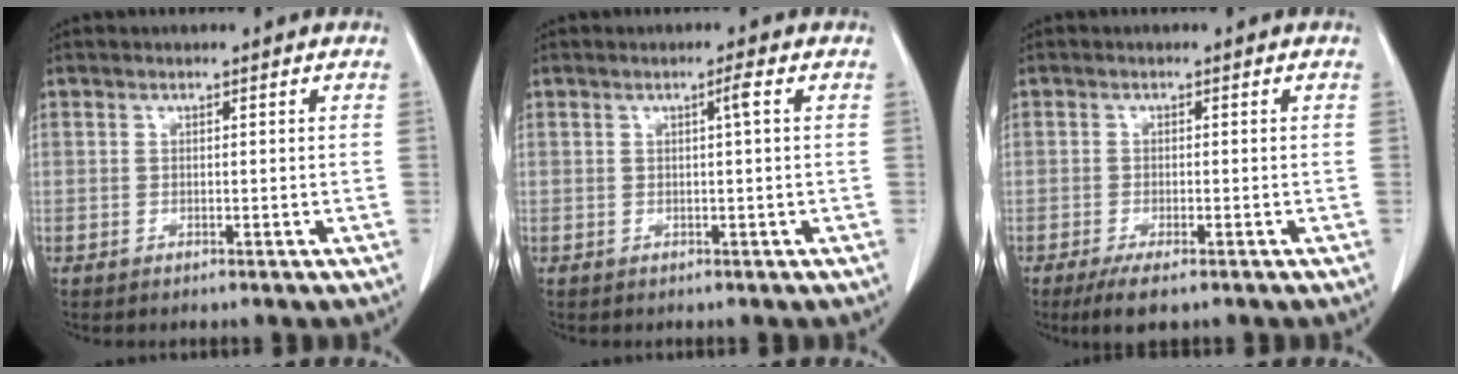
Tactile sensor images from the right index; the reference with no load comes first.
{"total": 1.3, "force": [0.3, -0.3, 1.3], "torque": [-0.021, 0.002, 0.005]}
{"total": 4.2, "force": [-2.8, 1.0, 3.0], "torque": [-0.051, -0.010, -0.044]}